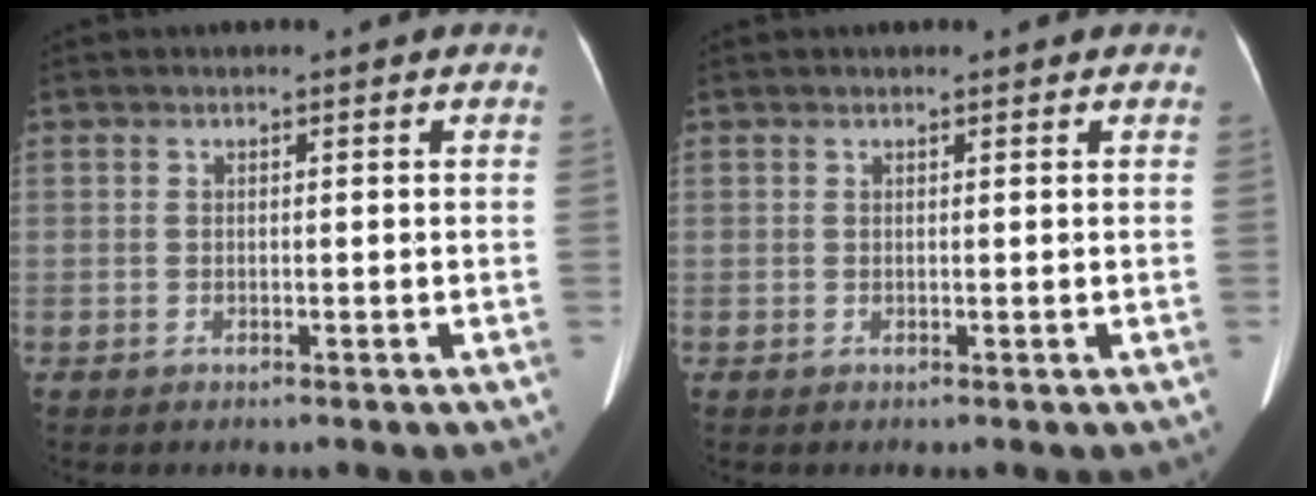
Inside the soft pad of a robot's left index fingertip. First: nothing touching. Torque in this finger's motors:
{"motor_torque": [-0.61, 0.75, -0.24, -0.05]}